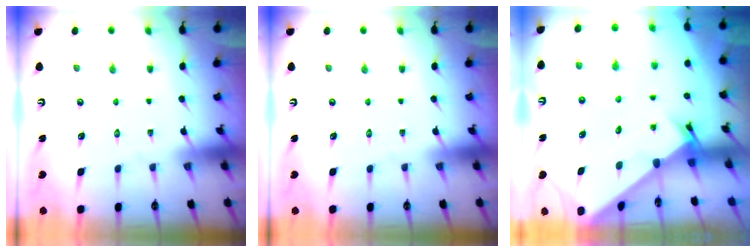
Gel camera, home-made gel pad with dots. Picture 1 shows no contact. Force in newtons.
{"total": 0.0}
{"total": 1.2, "press": 1.2, "slide": 0.1}